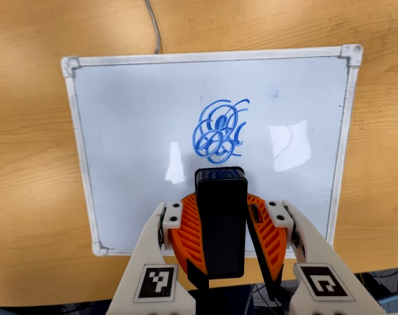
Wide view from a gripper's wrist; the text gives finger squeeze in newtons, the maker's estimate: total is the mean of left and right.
{"total": 8.6, "left": 9.0, "right": 8.1}